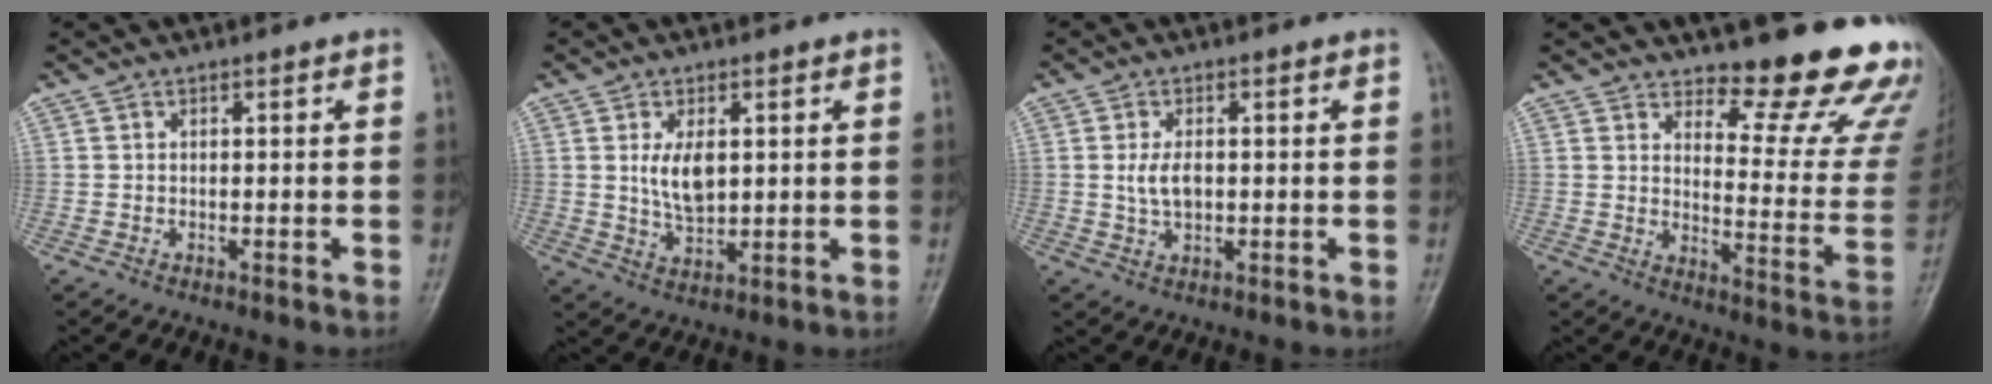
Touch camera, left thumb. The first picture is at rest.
{"total": 6.3, "force": [1.4, 3.3, 5.1], "torque": [-0.082, -0.014, 0.030]}
{"total": 4.0, "force": [0.3, 2.3, 3.3], "torque": [-0.065, -0.002, 0.007]}
{"total": 17.5, "force": [14.8, 4.3, 8.3], "torque": [-0.057, -0.153, 0.179]}